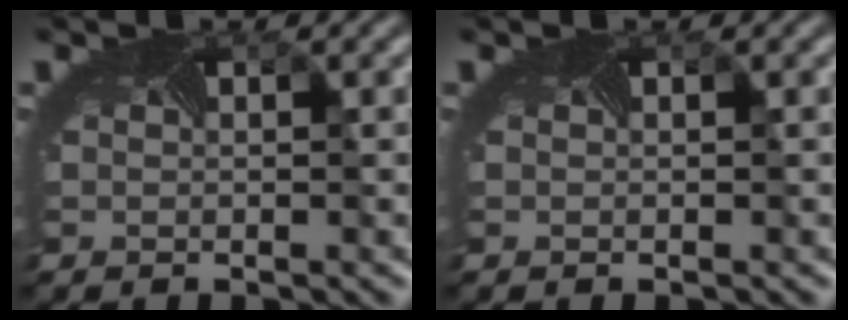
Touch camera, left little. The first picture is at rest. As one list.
[{"total": 0.0}]